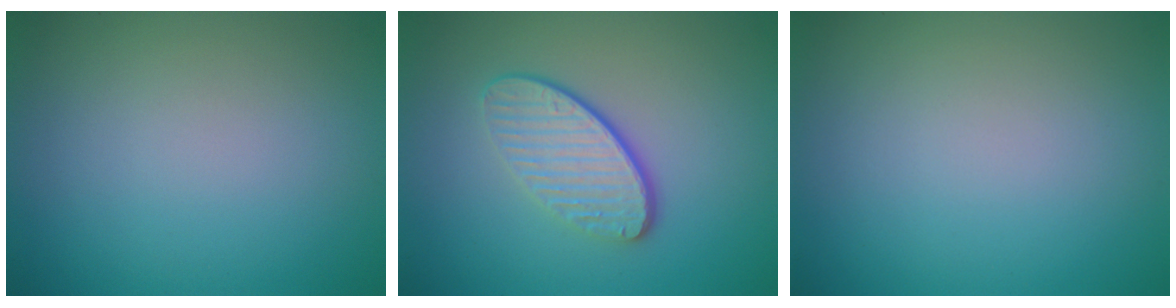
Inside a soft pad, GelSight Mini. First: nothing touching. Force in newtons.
{"total": 4.0, "press": 3.0, "slide": 2.7}
{"total": 0.0}